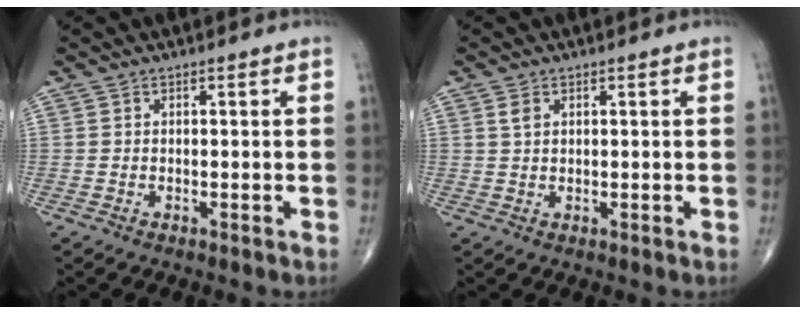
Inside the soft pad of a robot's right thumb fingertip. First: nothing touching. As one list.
[{"total": 1.8, "force": [0.8, 1.1, 1.2], "torque": [-0.018, 0.001, 0.018]}]